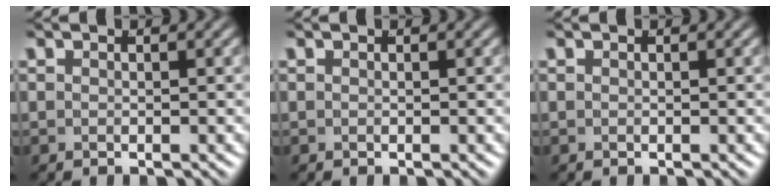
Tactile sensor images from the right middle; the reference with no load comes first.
{"total": 0.0}
{"total": 0.0}